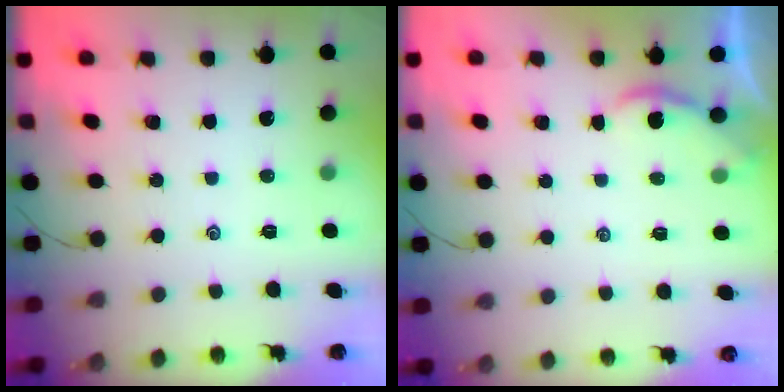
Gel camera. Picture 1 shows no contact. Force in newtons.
{"total": 1.2, "press": 1.1, "slide": 0.1}